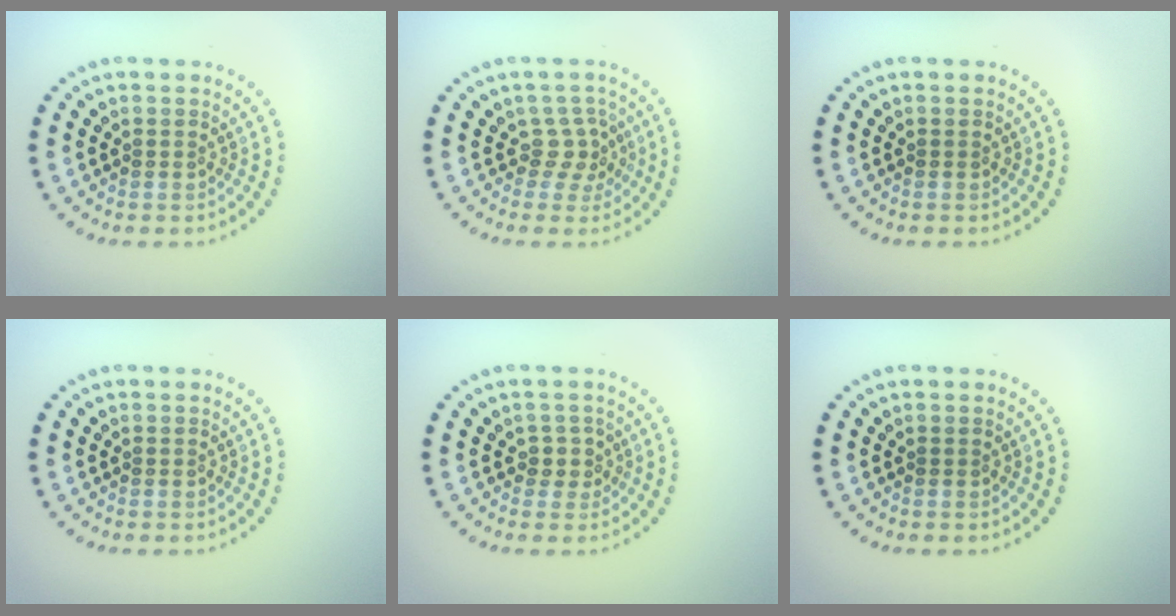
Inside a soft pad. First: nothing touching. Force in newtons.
{"total": 2.1, "press": 1.5, "slide": 1.5}
{"total": 0.0}
{"total": 0.0}
{"total": 1.5, "press": 1.3, "slide": 0.8}
{"total": 0.0}